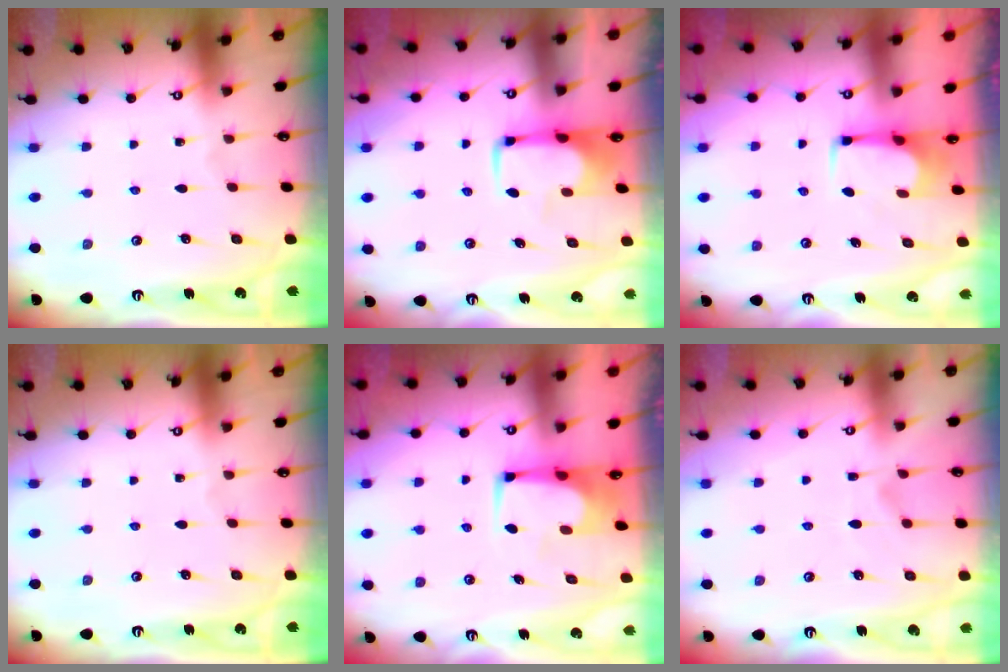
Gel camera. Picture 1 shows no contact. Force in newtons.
{"total": 2.0, "press": 1.9, "slide": 0.4}
{"total": 2.1, "press": 2.1, "slide": 0.2}
{"total": 0.0}
{"total": 0.8, "press": 0.7, "slide": 0.1}
{"total": 1.3, "press": 0.1, "slide": 1.3}